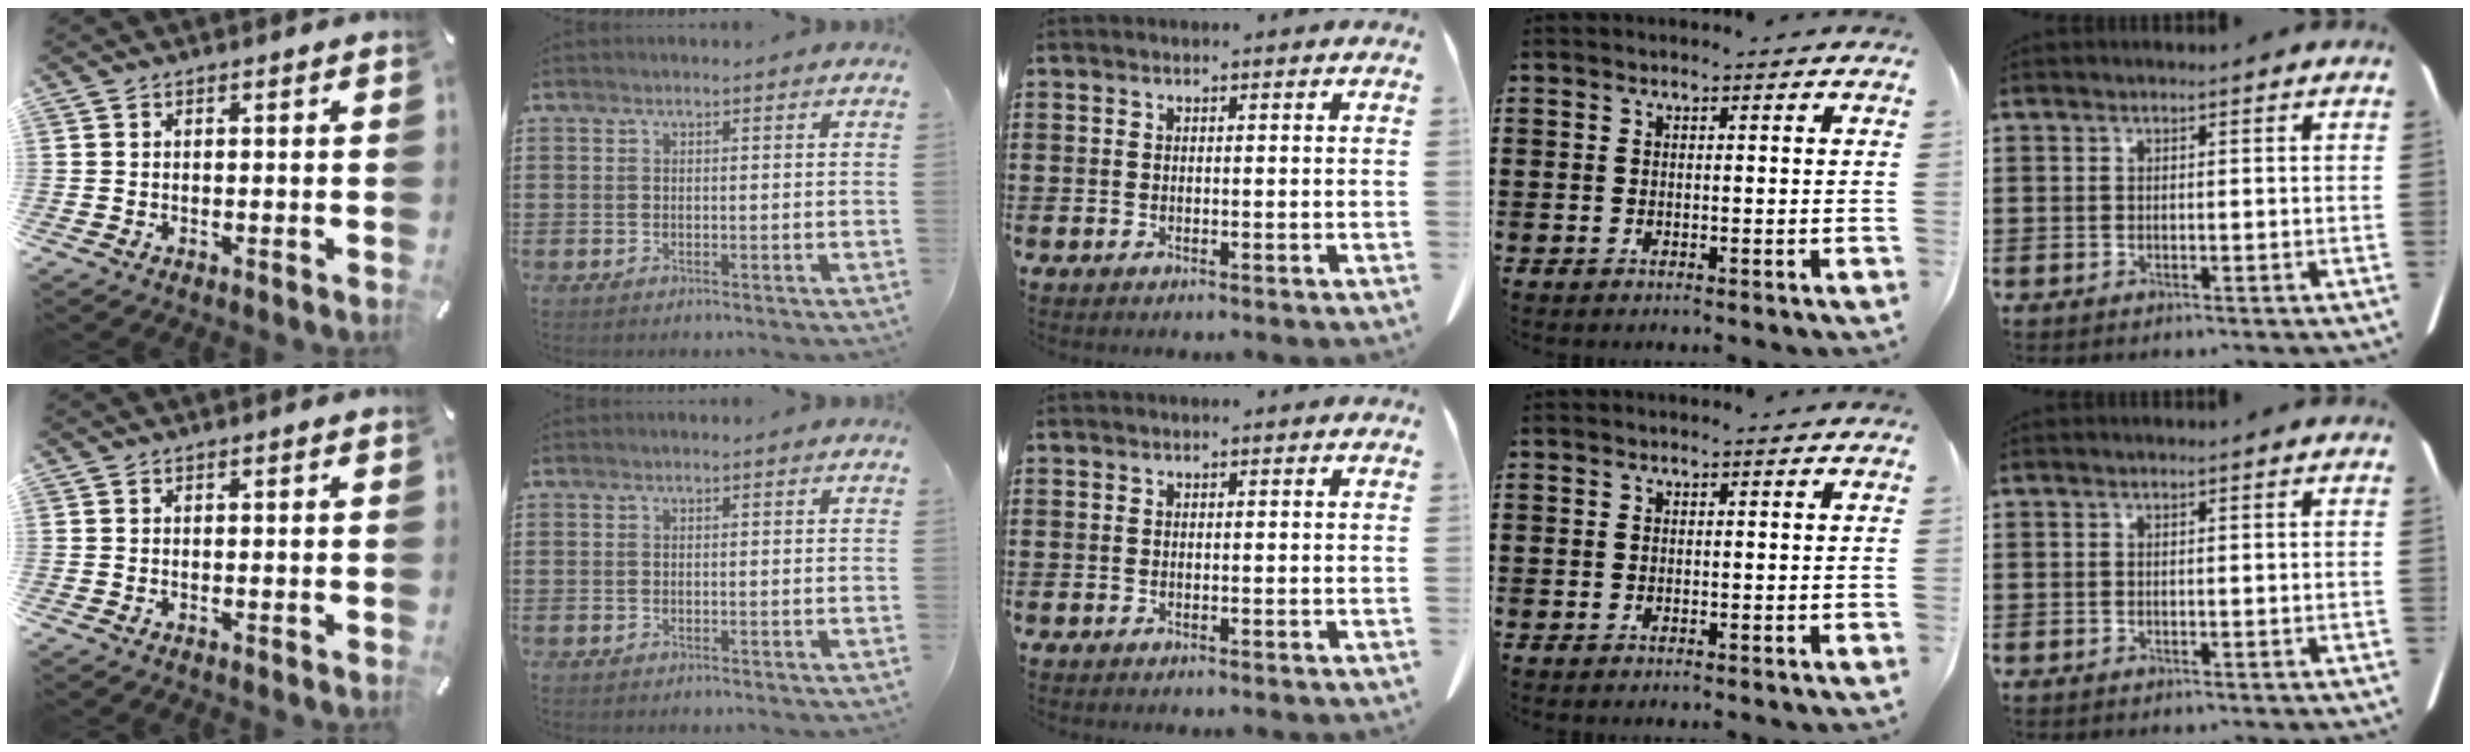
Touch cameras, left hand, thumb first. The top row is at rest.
{}